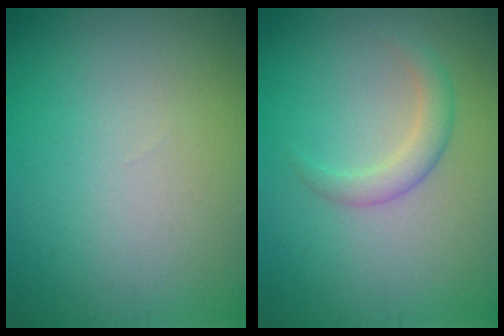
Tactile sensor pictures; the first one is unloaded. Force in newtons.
{"total": 2.0, "press": 2.0, "slide": 0.1}